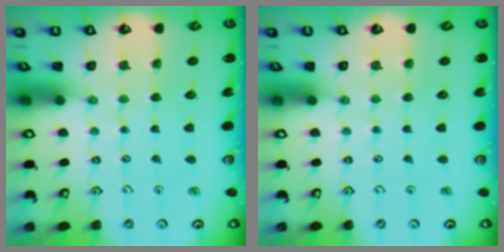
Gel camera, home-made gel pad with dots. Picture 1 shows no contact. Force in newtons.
{"total": 0.0}